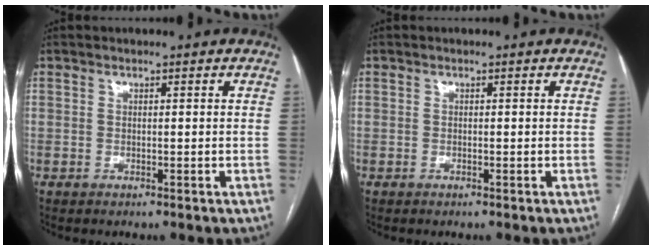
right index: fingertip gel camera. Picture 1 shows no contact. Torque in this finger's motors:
{"motor_torque": [-0.12, -0.03, 0.00, -0.01]}